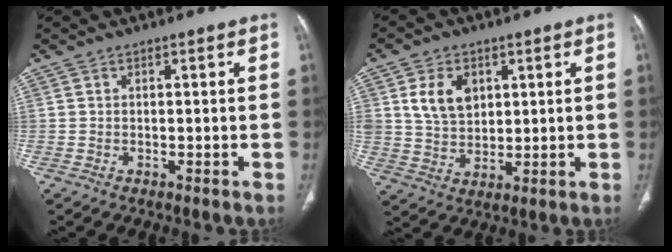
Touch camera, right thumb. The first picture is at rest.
{"total": 8.4, "force": [3.0, 6.0, 5.1], "torque": [-0.072, -0.014, 0.064]}